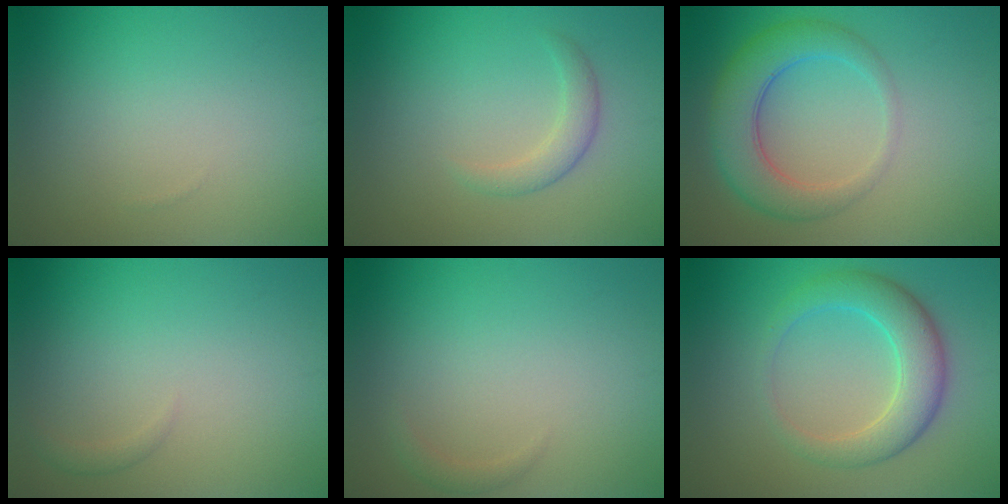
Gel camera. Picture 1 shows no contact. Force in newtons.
{"total": 2.0, "press": 2.0, "slide": 0.1}
{"total": 5.5, "press": 5.5, "slide": 0.3}
{"total": 0.8, "press": 0.8, "slide": 0.0}
{"total": 0.9, "press": 0.9, "slide": 0.1}
{"total": 5.1, "press": 5.1, "slide": 0.2}